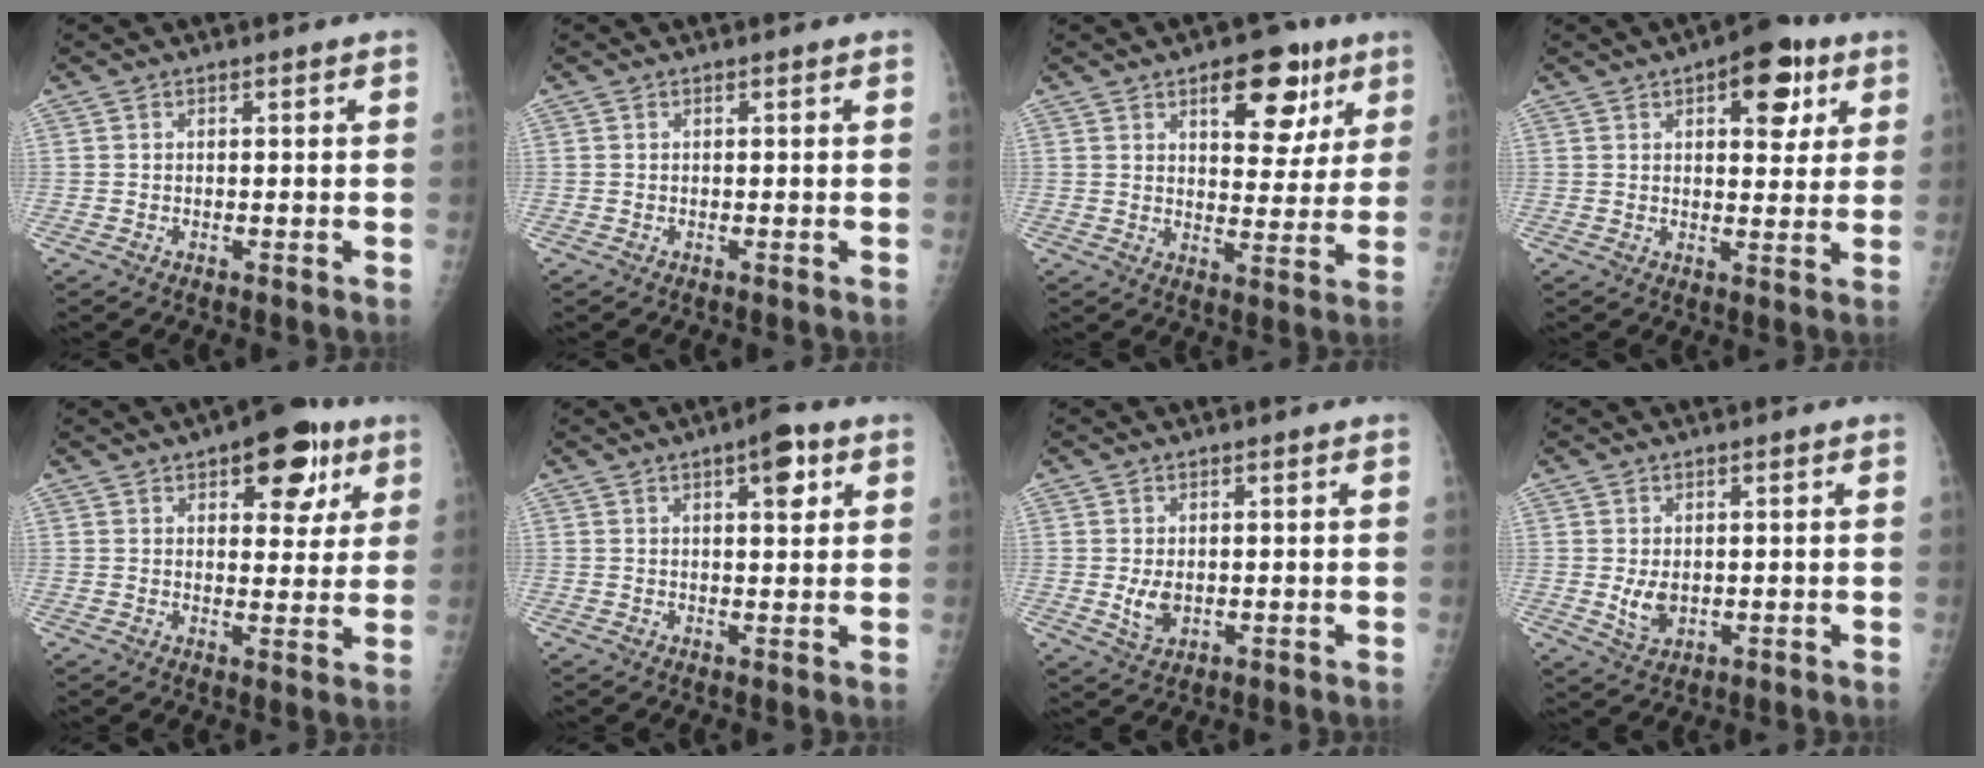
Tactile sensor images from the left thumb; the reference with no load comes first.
{"total": 0.0}
{"total": 12.1, "force": [6.3, 6.2, 8.3], "torque": [-0.067, -0.024, 0.085]}
{"total": 10.3, "force": [4.7, 5.1, 7.6], "torque": [-0.063, -0.011, 0.058]}
{"total": 11.6, "force": [6.1, 5.8, 8.1], "torque": [-0.061, -0.019, 0.076]}
{"total": 5.6, "force": [2.6, 2.0, 4.5], "torque": [-0.050, -0.008, 0.033]}
{"total": 3.5, "force": [0.0, 2.3, 2.6], "torque": [-0.043, -0.009, 0.006]}
{"total": 3.8, "force": [0.1, 2.6, 2.8], "torque": [-0.043, -0.011, 0.011]}